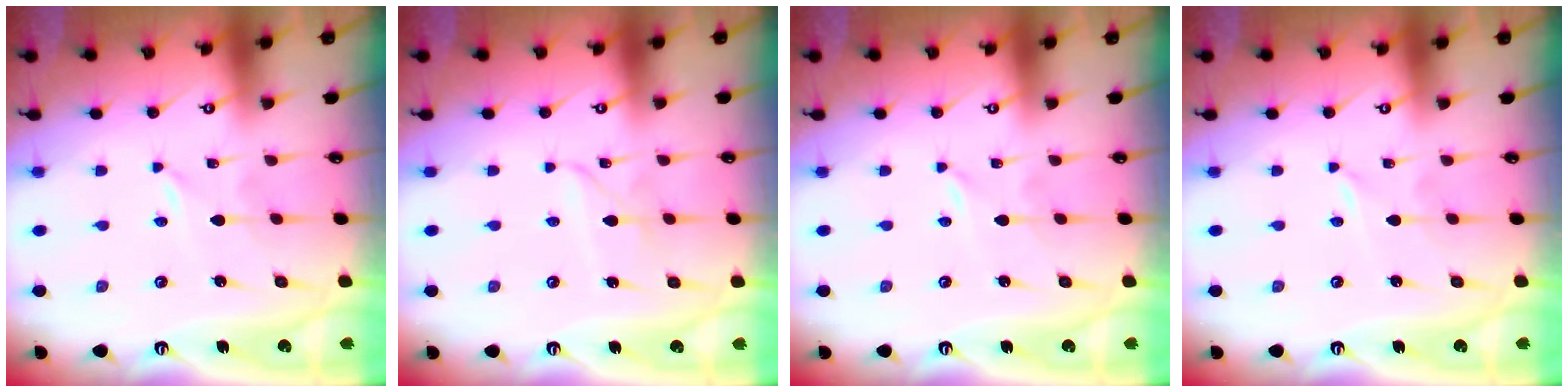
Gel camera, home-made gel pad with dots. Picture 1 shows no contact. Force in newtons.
{"total": 2.6, "press": 2.6, "slide": 0.1}
{"total": 0.0}
{"total": 0.0}